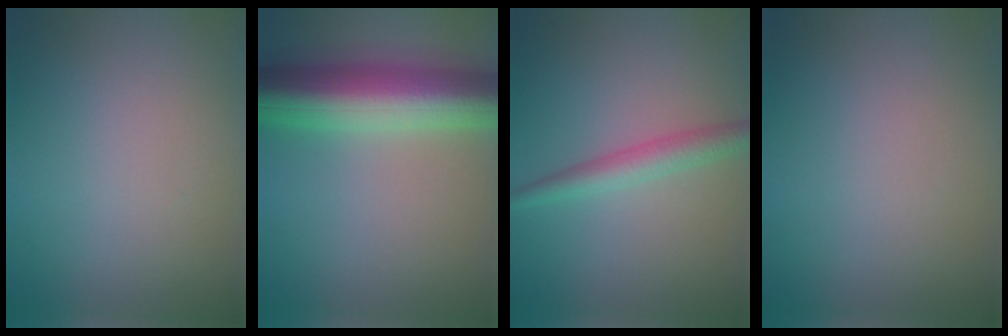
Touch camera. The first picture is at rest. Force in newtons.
{"total": 10.5, "press": 10.5, "slide": 0.2}
{"total": 2.5, "press": 2.5, "slide": 0.0}
{"total": 0.0}